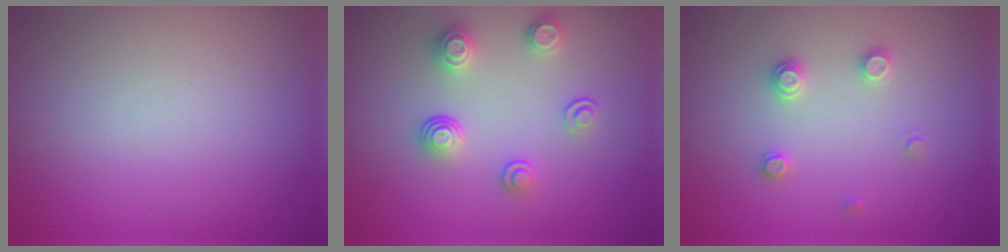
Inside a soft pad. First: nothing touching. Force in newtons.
{"total": 2.7, "press": 2.5, "slide": 0.9}
{"total": 1.8, "press": 1.7, "slide": 0.3}